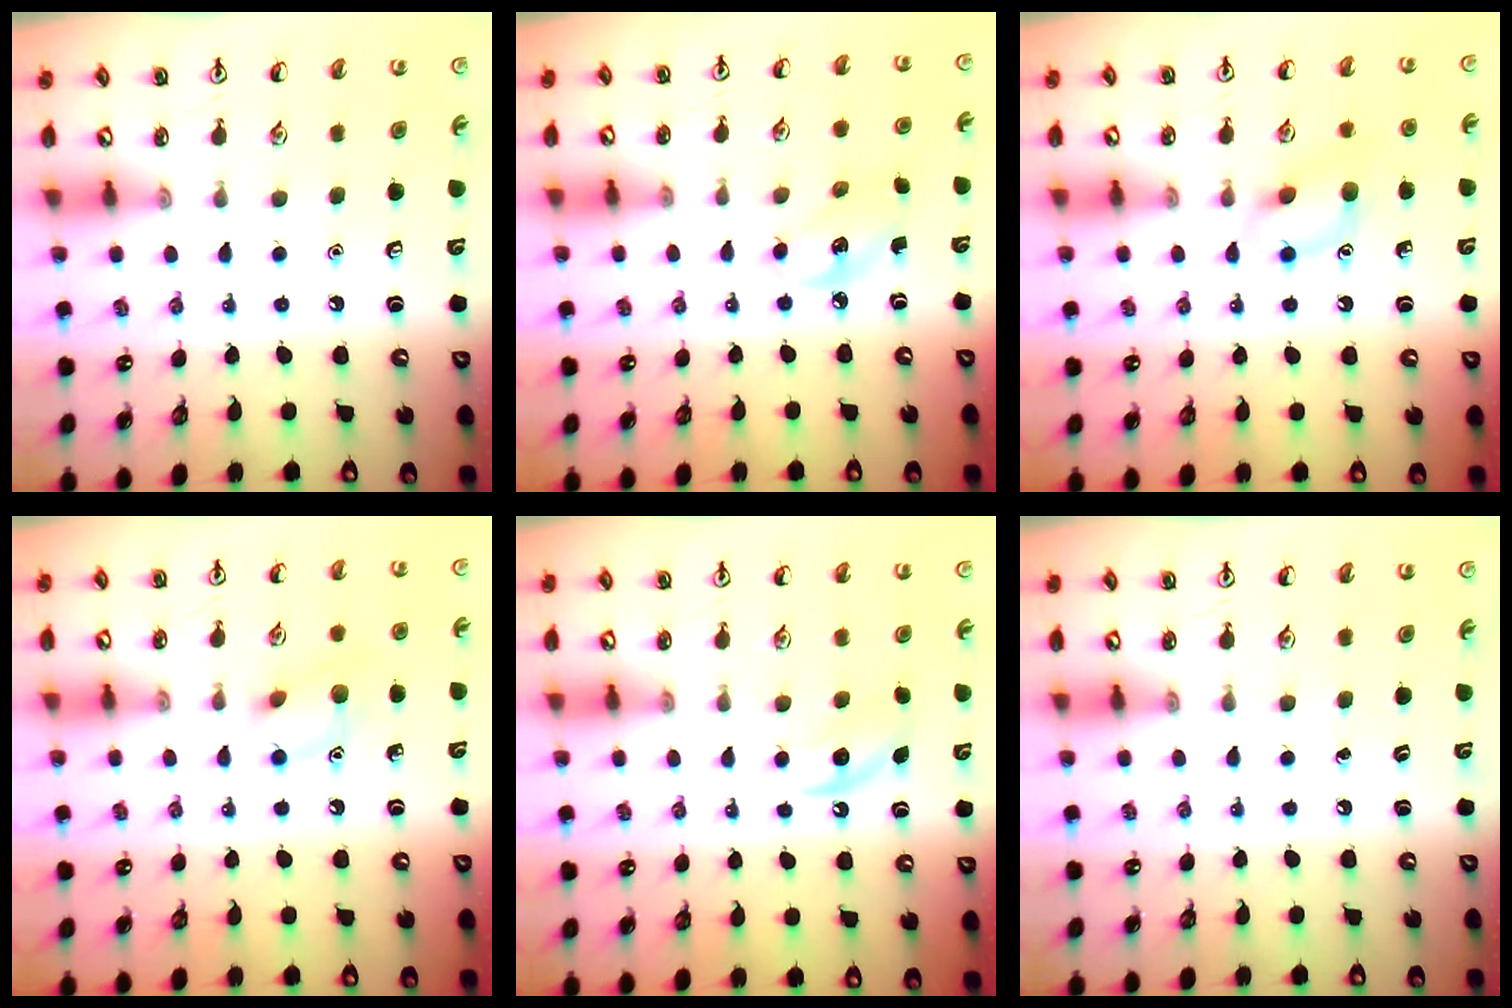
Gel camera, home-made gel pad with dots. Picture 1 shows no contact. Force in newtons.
{"total": 3.0, "press": 2.9, "slide": 0.8}
{"total": 10.3, "press": 10.3, "slide": 0.6}
{"total": 8.3, "press": 8.2, "slide": 1.4}
{"total": 3.8, "press": 3.6, "slide": 1.2}
{"total": 0.0}